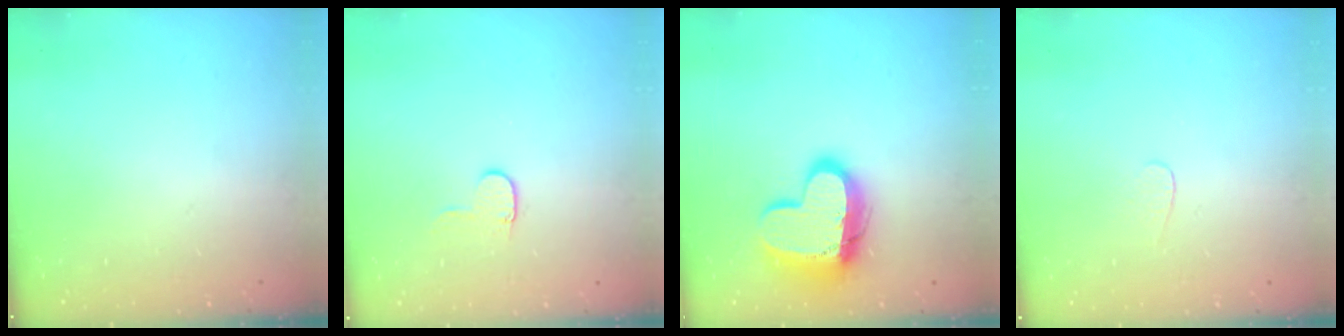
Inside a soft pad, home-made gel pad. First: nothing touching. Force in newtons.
{"total": 5.5, "press": 5.5, "slide": 0.5}
{"total": 16.3, "press": 16.3, "slide": 1.3}
{"total": 3.1, "press": 3.0, "slide": 0.3}